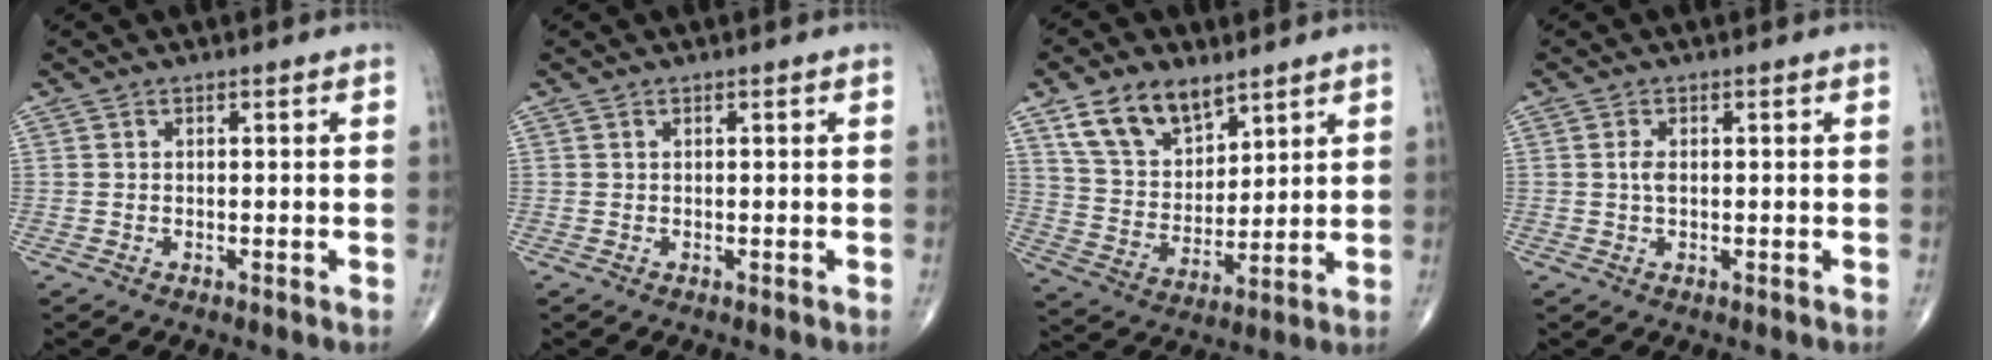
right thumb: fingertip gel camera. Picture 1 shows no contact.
{"total": 0.0}
{"total": 12.8, "force": [8.0, 7.4, 6.6], "torque": [-0.094, -0.037, 0.158]}
{"total": 1.7, "force": [0.1, 0.8, 1.4], "torque": [-0.031, 0.000, 0.002]}